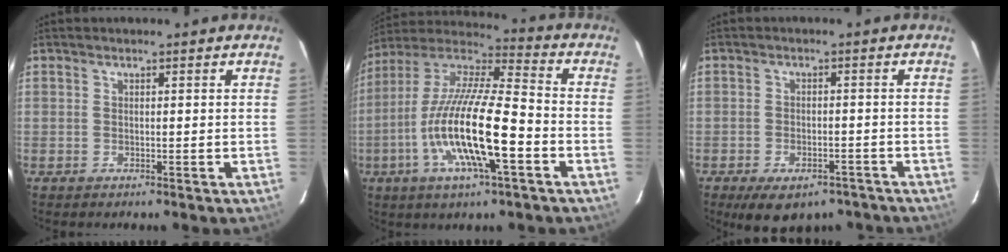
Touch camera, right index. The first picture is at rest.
{"total": 19.6, "force": [-6.4, 4.2, 18.0], "torque": [-0.347, -0.020, -0.127]}
{"total": 11.1, "force": [-8.0, 5.4, 5.6], "torque": [-0.110, -0.007, -0.102]}